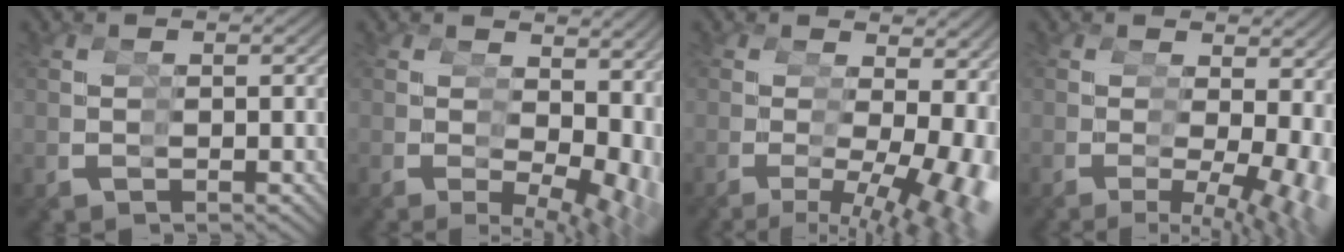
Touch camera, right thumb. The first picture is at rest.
{"total": 6.1, "force": [0.0, 3.7, 4.8], "torque": [-0.045, -0.014, 0.004]}
{"total": 8.9, "force": [-1.3, 5.1, 7.2], "torque": [-0.088, -0.030, -0.011]}
{"total": 7.3, "force": [-1.5, 3.9, 6.0], "torque": [-0.068, -0.025, -0.017]}